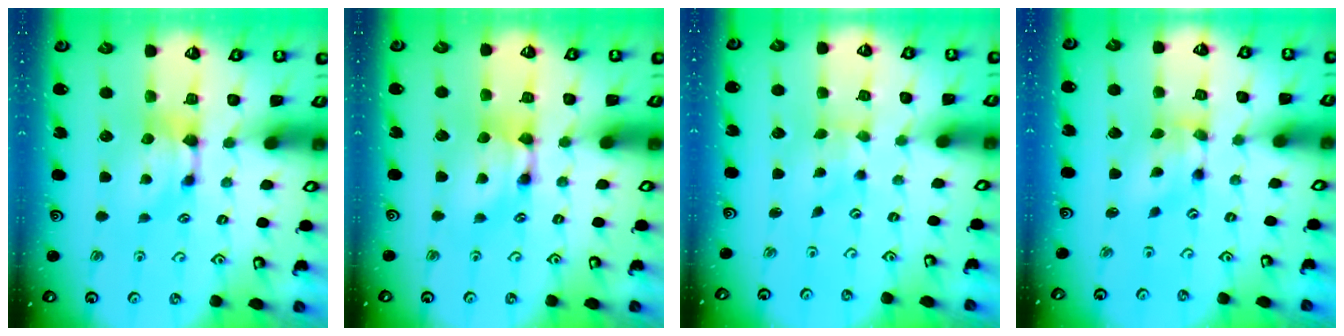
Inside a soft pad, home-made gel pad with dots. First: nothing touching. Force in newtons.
{"total": 1.9, "press": 1.9, "slide": 0.2}
{"total": 3.5, "press": 3.4, "slide": 0.7}
{"total": 2.1, "press": 1.4, "slide": 1.5}